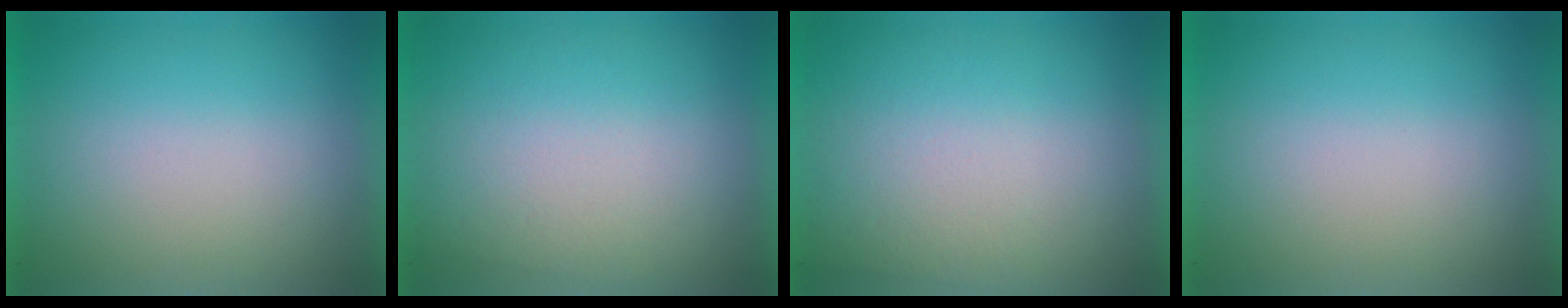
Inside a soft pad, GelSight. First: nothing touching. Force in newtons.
{"total": 2.6}
{"total": 2.9}
{"total": 0.0}